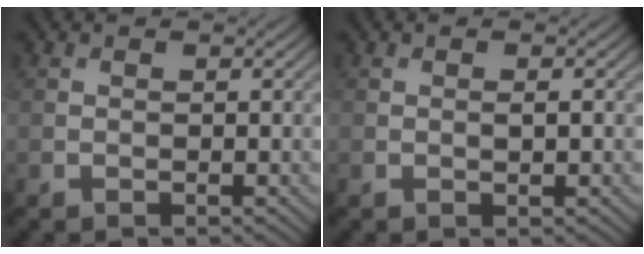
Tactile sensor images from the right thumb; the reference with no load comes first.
{"total": 0.9, "force": [0.0, 0.3, 0.9], "torque": [-0.016, -0.002, 0.000]}